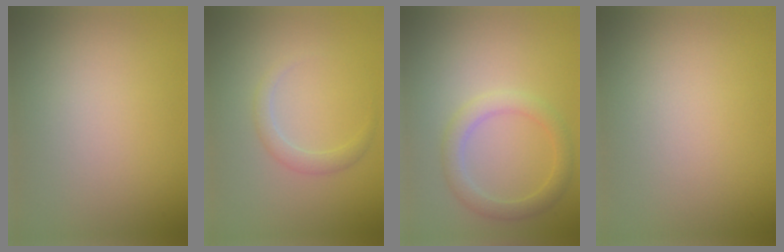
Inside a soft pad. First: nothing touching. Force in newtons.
{"total": 1.6, "press": 1.6, "slide": 0.1}
{"total": 2.5, "press": 2.5, "slide": 0.0}
{"total": 0.0}